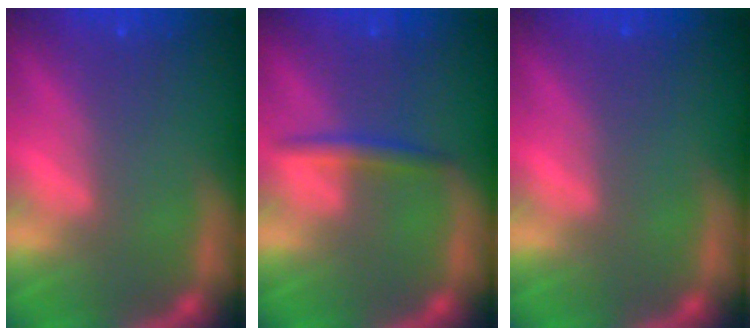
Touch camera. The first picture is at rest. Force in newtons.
{"total": 1.9}
{"total": 0.0}